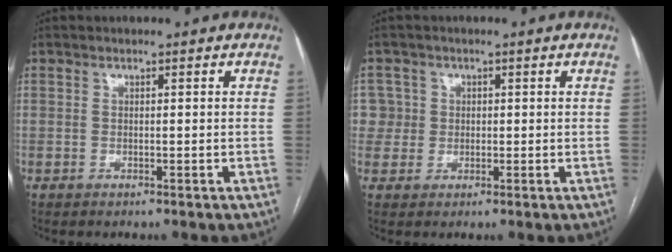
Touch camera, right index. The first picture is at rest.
{"total": 4.0, "force": [0.7, 4.0, -0.3], "torque": [0.026, 0.015, 0.013]}